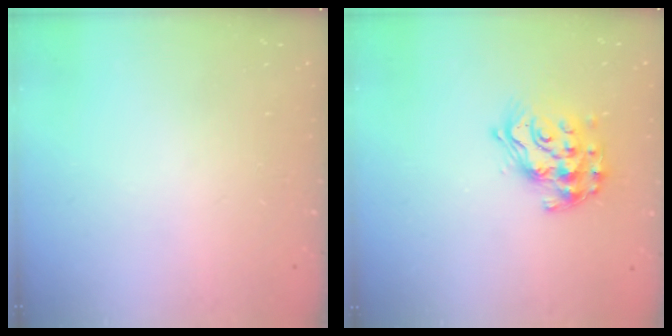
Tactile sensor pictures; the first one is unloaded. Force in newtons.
{"total": 15.5, "press": 15.5, "slide": 1.1}